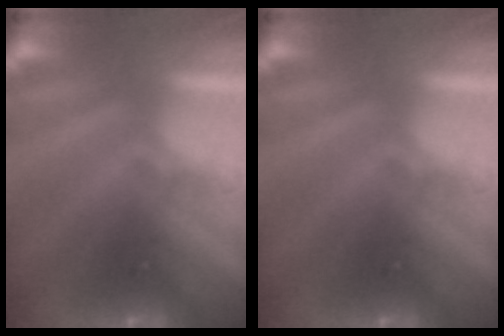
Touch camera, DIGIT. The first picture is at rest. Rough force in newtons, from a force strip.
{"total": 0.0}